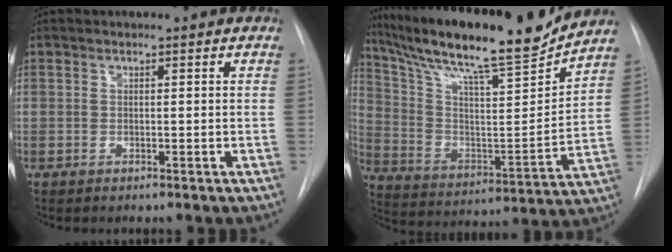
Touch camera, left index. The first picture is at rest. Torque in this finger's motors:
{"motor_torque": [1.01, -1.13, 0.66, 0.19]}